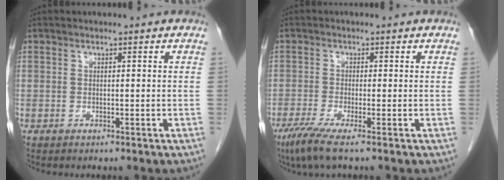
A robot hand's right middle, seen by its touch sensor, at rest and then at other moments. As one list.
[{"total": 4.6, "force": [-2.9, 0.0, 3.5], "torque": [-0.072, -0.016, -0.060]}]